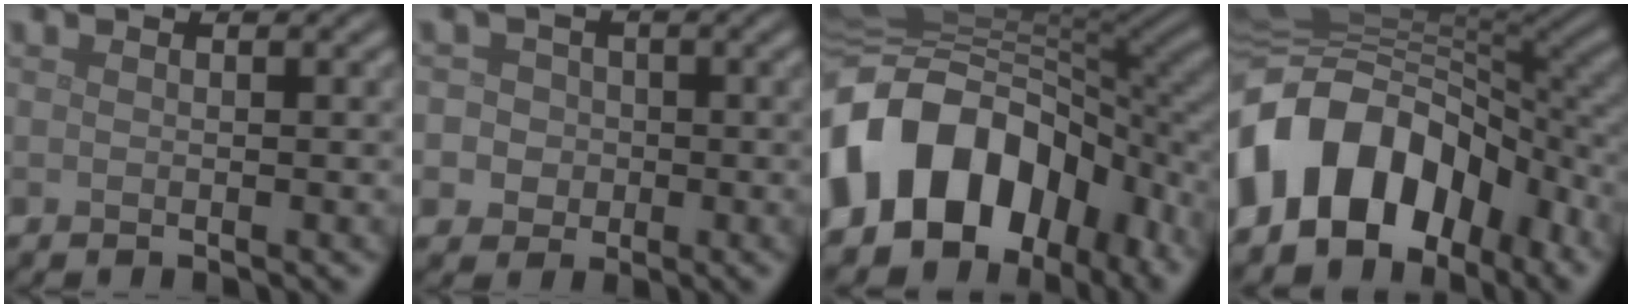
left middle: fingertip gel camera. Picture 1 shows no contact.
{"total": 5.5, "force": [-0.8, 5.2, 1.4], "torque": [-0.012, 0.019, -0.038]}
{"total": 15.2, "force": [-5.6, 10.6, 9.4], "torque": [-0.164, 0.006, -0.098]}
{"total": 13.0, "force": [-5.5, 8.8, 7.8], "torque": [-0.133, 0.016, -0.104]}